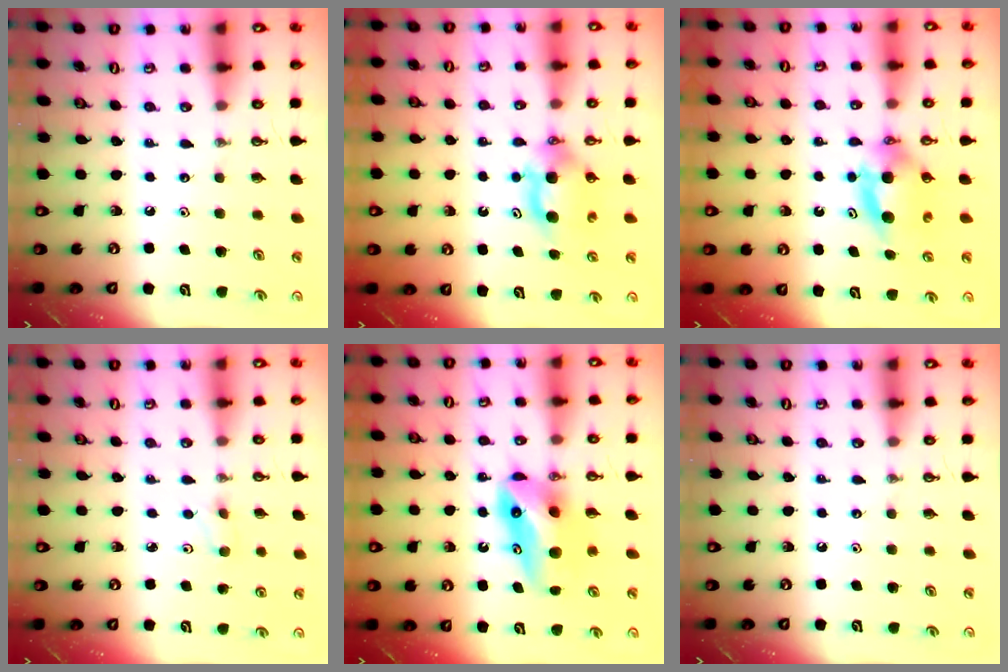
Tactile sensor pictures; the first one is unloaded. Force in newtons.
{"total": 5.8, "press": 5.4, "slide": 2.0}
{"total": 6.4, "press": 6.0, "slide": 2.1}
{"total": 2.5, "press": 2.4, "slide": 0.7}
{"total": 9.7, "press": 9.6, "slide": 1.4}
{"total": 0.0}